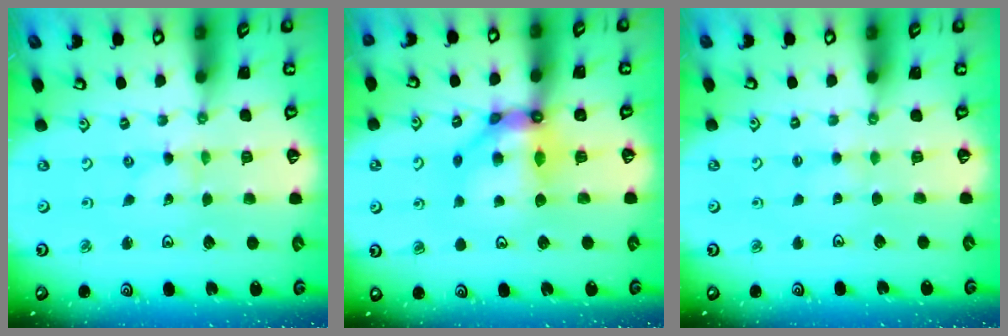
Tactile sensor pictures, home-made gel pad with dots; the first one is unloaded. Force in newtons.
{"total": 11.0, "press": 10.9, "slide": 1.4}
{"total": 1.0, "press": 1.0, "slide": 0.3}